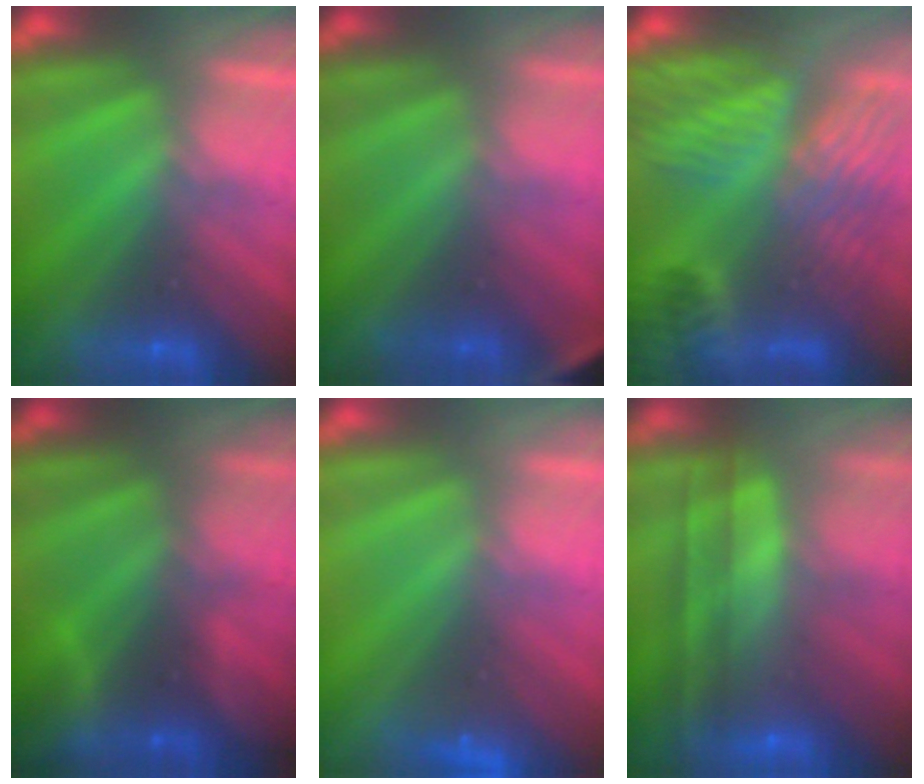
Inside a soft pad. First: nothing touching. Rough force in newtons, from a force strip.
{"total": 2.8}
{"total": 7.9}
{"total": 6.3}
{"total": 2.3}
{"total": 7.8}